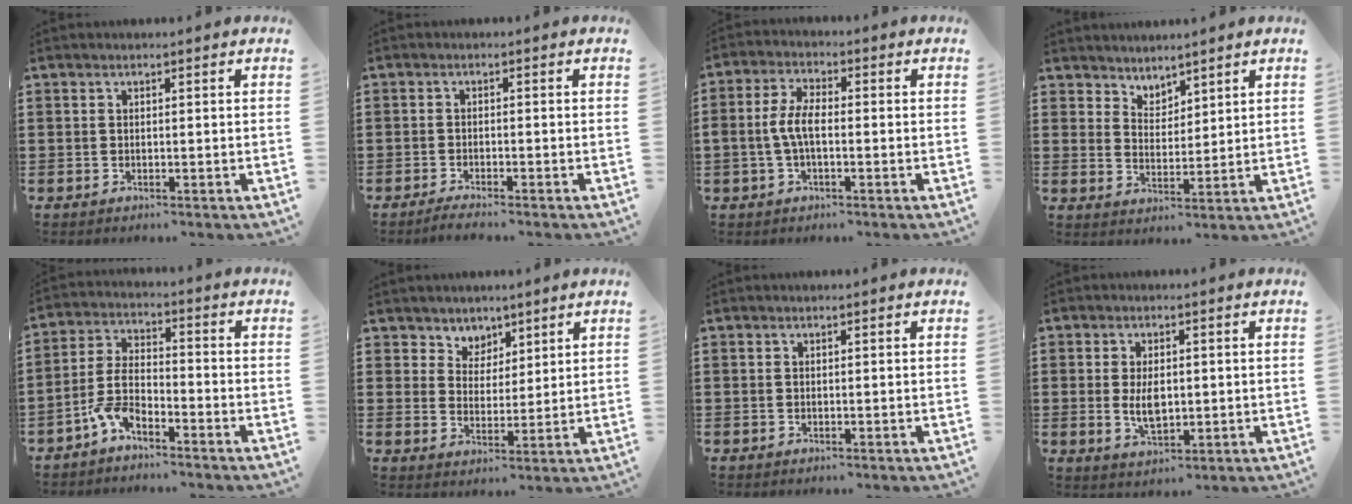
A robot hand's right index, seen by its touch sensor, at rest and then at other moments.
{"total": 1.6, "force": [-1.6, -0.2, 0.3], "torque": [-0.004, -0.001, -0.030]}
{"total": 5.0, "force": [-0.8, 2.2, 4.4], "torque": [-0.108, -0.003, -0.022]}
{"total": 3.3, "force": [3.1, 0.9, -0.6], "torque": [-0.001, -0.004, 0.059]}
{"total": 5.8, "force": [-4.1, 2.1, 3.5], "torque": [-0.088, 0.004, -0.085]}
{"total": 4.4, "force": [3.3, 2.9, -0.3], "torque": [-0.017, 0.001, 0.061]}
{"total": 0.0}
{"total": 4.9, "force": [0.0, 2.6, 4.2], "torque": [-0.087, -0.002, -0.005]}